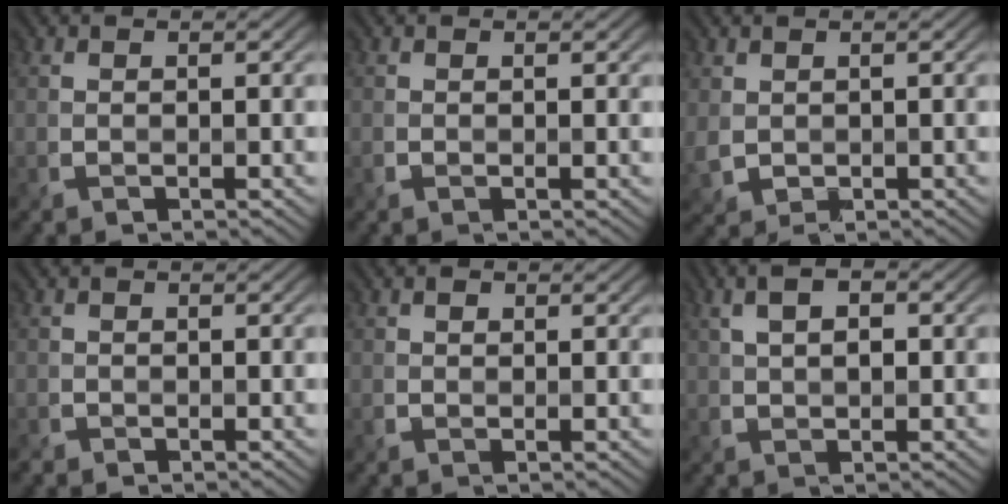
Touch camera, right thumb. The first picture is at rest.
{"total": 0.0}
{"total": 2.2, "force": [0.6, 1.8, 1.2], "torque": [-0.042, -0.007, 0.013]}
{"total": 1.0, "force": [-0.6, 0.6, -0.5], "torque": [0.019, -0.005, -0.018]}
{"total": 0.6, "force": [0.3, 0.5, 0.2], "torque": [-0.003, -0.001, 0.002]}
{"total": 4.5, "force": [1.5, 2.4, 3.6], "torque": [-0.071, 0.007, 0.015]}